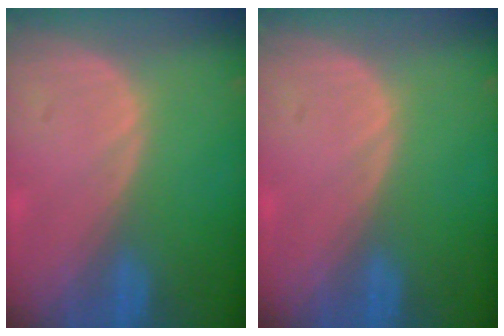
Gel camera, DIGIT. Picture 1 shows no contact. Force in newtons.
{"total": 0.0}